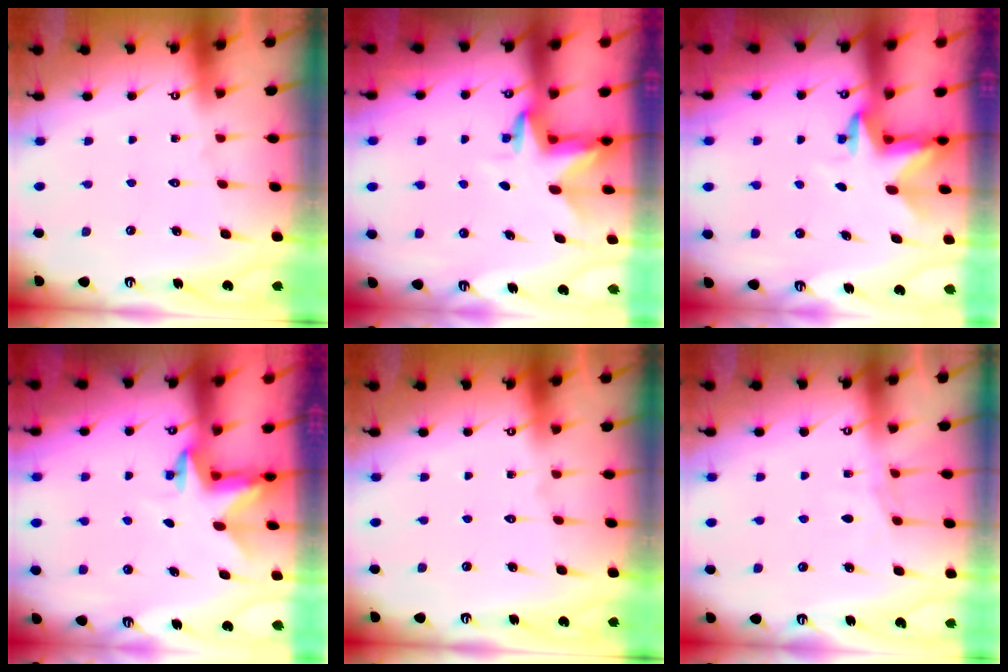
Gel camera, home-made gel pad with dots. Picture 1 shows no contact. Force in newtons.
{"total": 3.5, "press": 3.5, "slide": 0.2}
{"total": 2.9, "press": 2.9, "slide": 0.1}
{"total": 2.5, "press": 2.5, "slide": 0.4}
{"total": 0.0}
{"total": 3.5, "press": 3.5, "slide": 0.4}